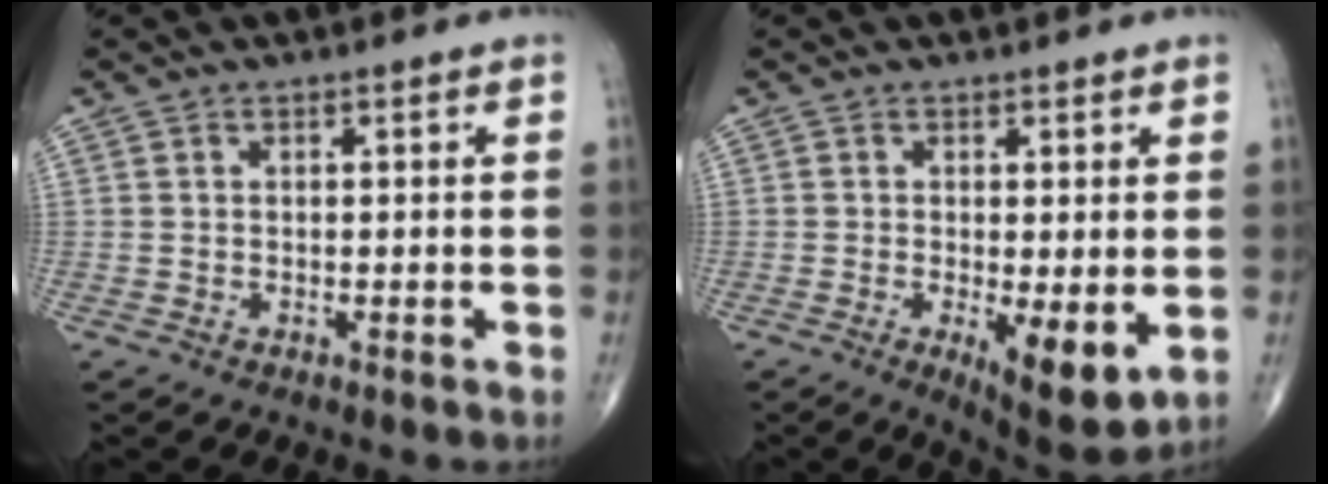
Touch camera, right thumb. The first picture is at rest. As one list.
[{"total": 8.1, "force": [-1.7, 2.7, 7.5], "torque": [-0.110, -0.025, -0.020]}]